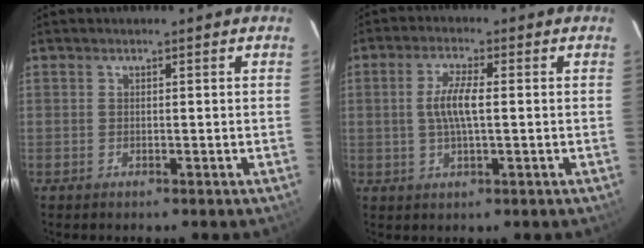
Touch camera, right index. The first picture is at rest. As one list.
[{"total": 5.8, "force": [0.2, 1.5, 5.6], "torque": [-0.108, 0.003, 0.007]}]